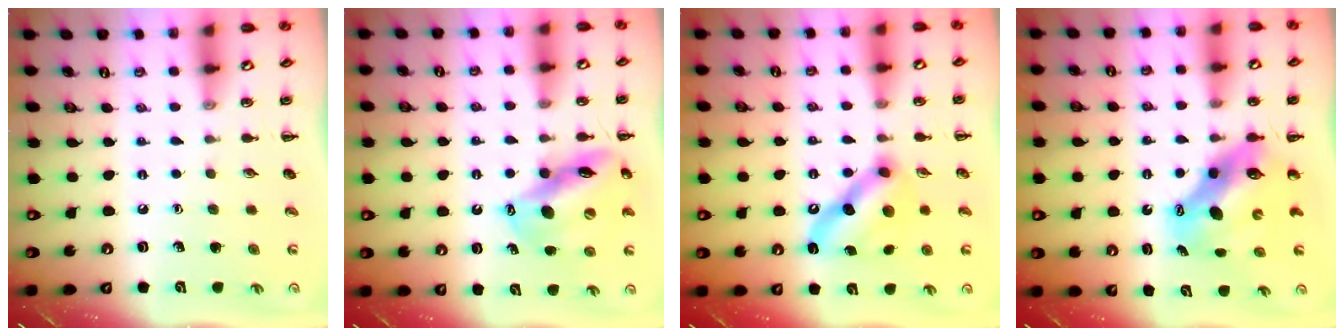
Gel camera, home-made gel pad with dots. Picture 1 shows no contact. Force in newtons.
{"total": 13.6, "press": 13.1, "slide": 3.6}
{"total": 12.6, "press": 12.5, "slide": 1.3}
{"total": 8.9, "press": 8.6, "slide": 2.3}